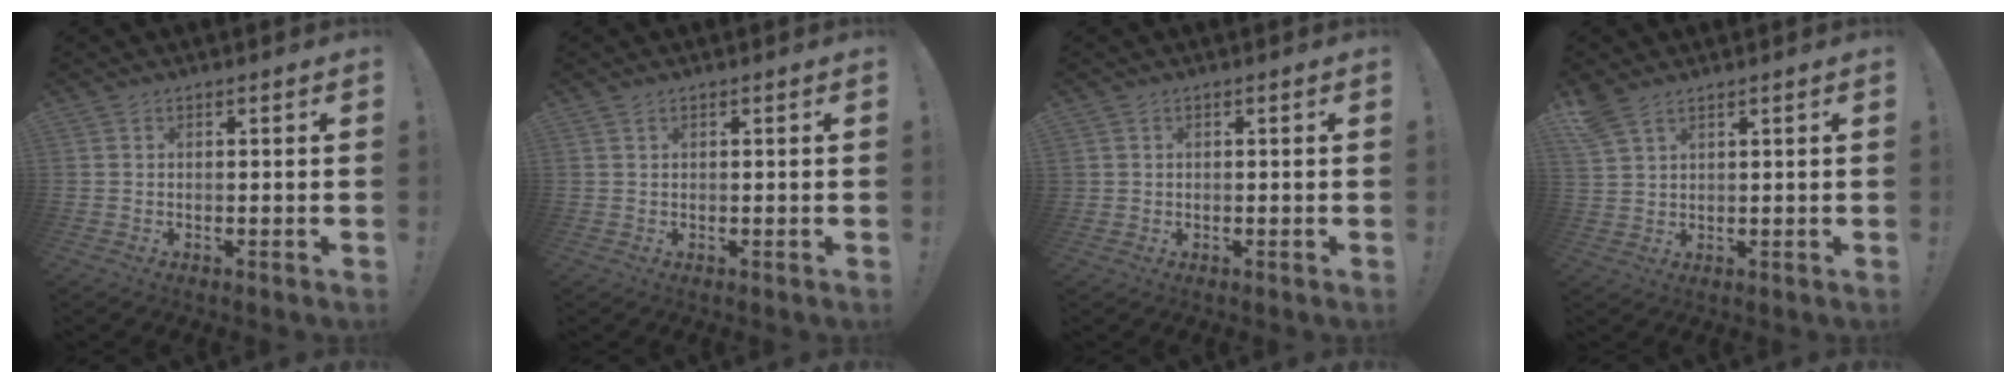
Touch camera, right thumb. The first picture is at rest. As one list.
[{"total": 0.6, "force": [0.5, 0.2, 0.4], "torque": [-0.010, 0.002, 0.009]}, {"total": 1.0, "force": [0.2, 0.9, 0.1], "torque": [0.006, -0.002, 0.002]}, {"total": 5.1, "force": [3.7, 2.2, 2.8], "torque": [-0.052, -0.015, 0.073]}]